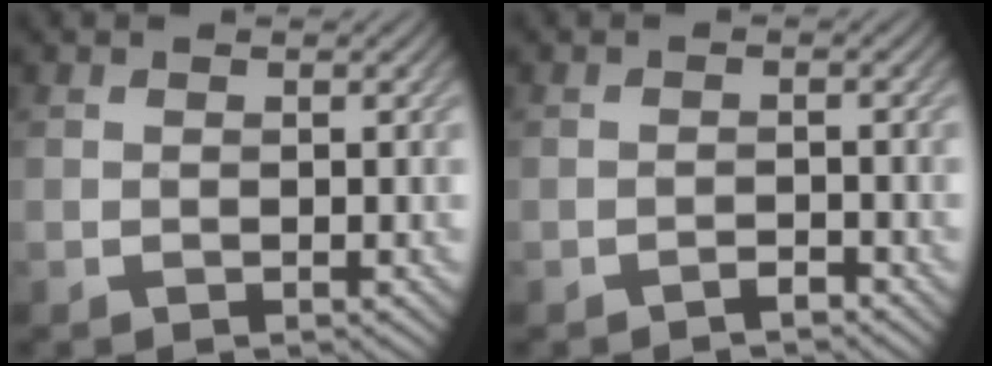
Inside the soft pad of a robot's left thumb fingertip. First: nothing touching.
{"total": 1.1, "force": [-1.0, 0.2, 0.5], "torque": [-0.007, 0.002, -0.019]}